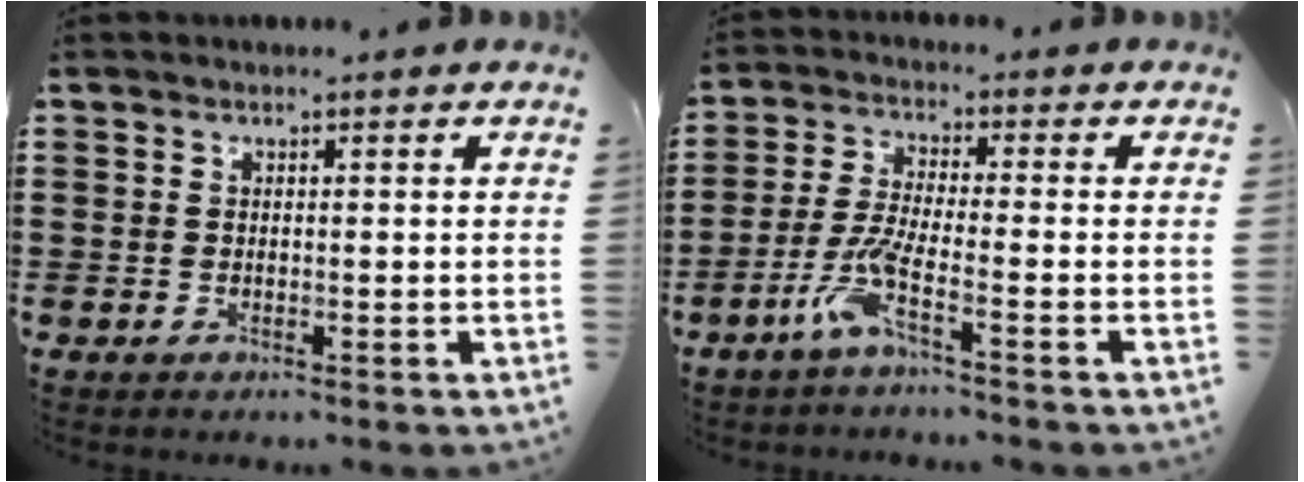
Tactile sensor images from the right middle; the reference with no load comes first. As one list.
[{"total": 5.6, "force": [-3.3, 0.4, 4.5], "torque": [-0.104, -0.008, -0.065]}]